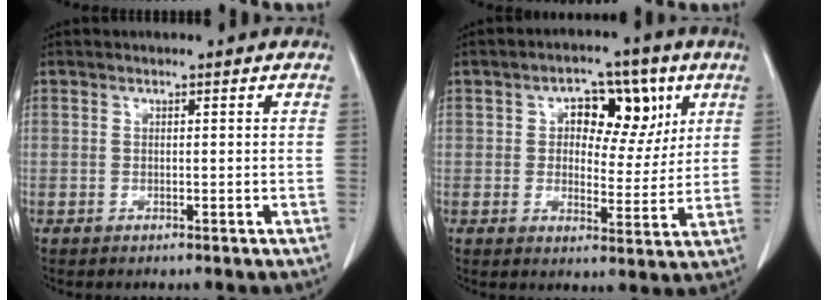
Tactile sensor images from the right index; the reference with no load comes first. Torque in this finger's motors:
{"motor_torque": [0.18, 0.17, 0.38, 0.07]}